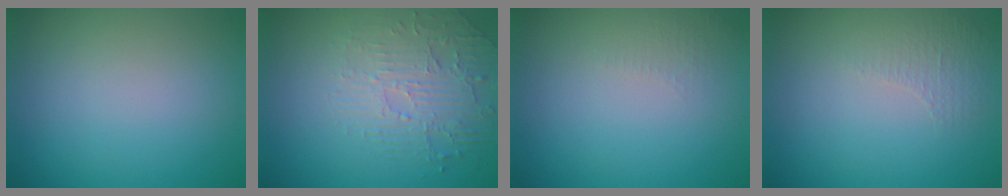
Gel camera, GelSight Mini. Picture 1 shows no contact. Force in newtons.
{"total": 2.6, "press": 2.1, "slide": 1.5}
{"total": 1.0, "press": 0.9, "slide": 0.3}
{"total": 0.9, "press": 0.5, "slide": 0.8}